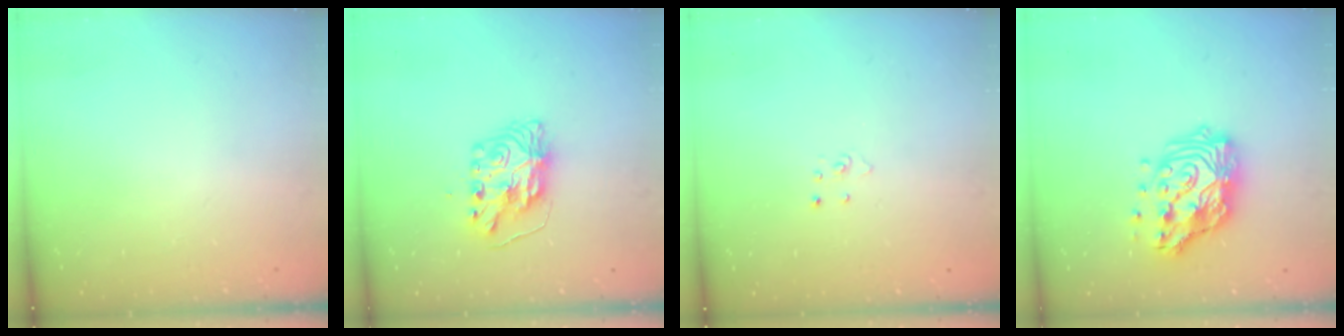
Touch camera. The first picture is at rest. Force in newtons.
{"total": 8.3, "press": 8.3, "slide": 0.8}
{"total": 2.8, "press": 2.8, "slide": 0.2}
{"total": 15.8, "press": 15.8, "slide": 1.3}